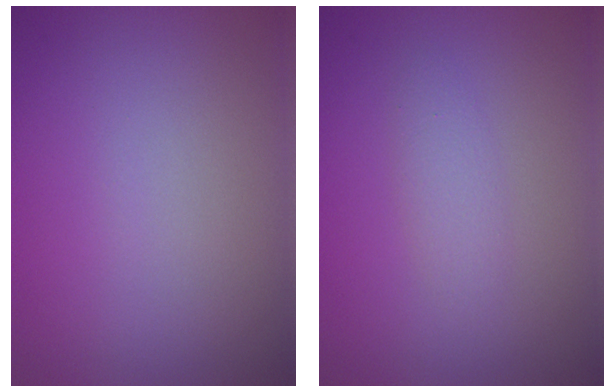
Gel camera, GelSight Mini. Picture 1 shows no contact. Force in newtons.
{"total": 1.4, "press": 1.4, "slide": 0.0}